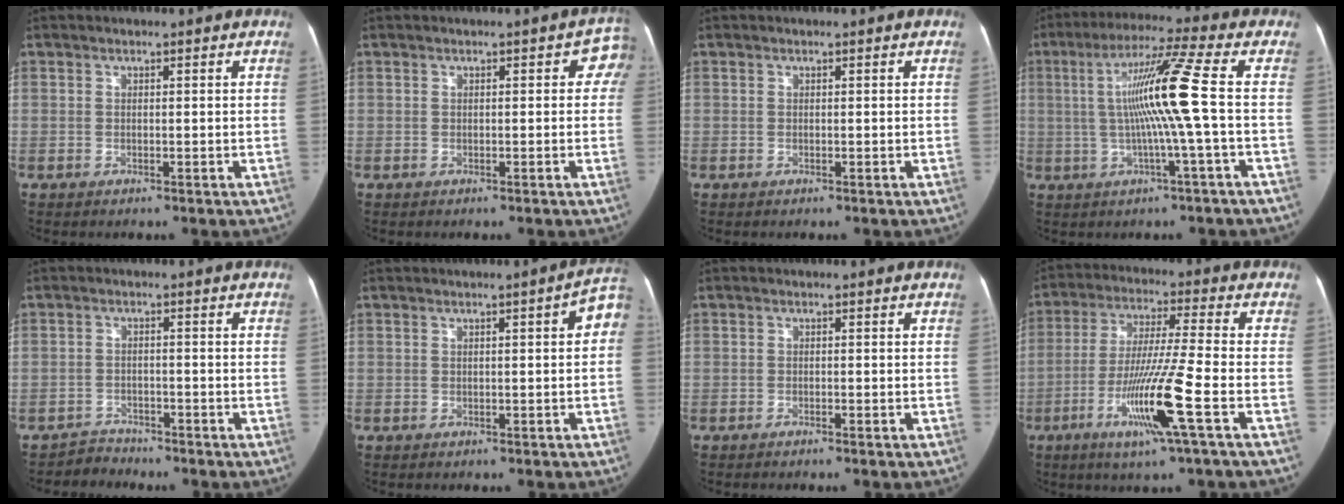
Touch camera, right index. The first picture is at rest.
{"total": 2.8, "force": [0.7, 1.7, 2.1], "torque": [-0.003, 0.013, -0.001]}
{"total": 0.0}
{"total": 11.3, "force": [0.0, -2.1, 11.1], "torque": [-0.204, 0.009, 0.001]}
{"total": 2.8, "force": [-2.2, 0.9, -1.4], "torque": [0.029, -0.002, -0.041]}
{"total": 3.7, "force": [0.6, 0.8, 3.5], "torque": [-0.034, 0.012, 0.001]}
{"total": 0.5, "force": [-0.5, -0.1, 0.1], "torque": [-0.005, -0.001, -0.010]}
{"total": 12.7, "force": [-4.8, -1.4, 11.6], "torque": [-0.225, -0.023, -0.094]}